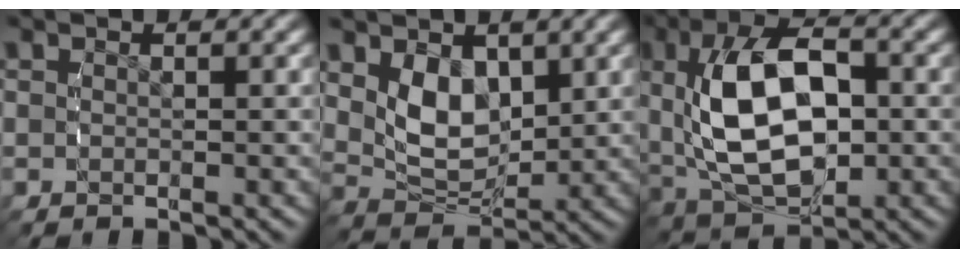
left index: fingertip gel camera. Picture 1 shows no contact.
{"total": 6.6, "force": [1.5, 4.7, 4.3], "torque": [-0.085, -0.015, 0.028]}
{"total": 10.4, "force": [-0.2, 6.5, 8.2], "torque": [-0.178, -0.013, 0.008]}